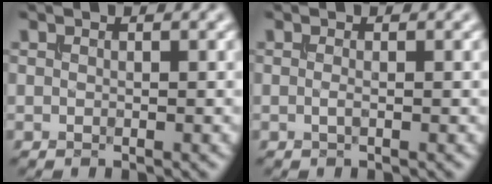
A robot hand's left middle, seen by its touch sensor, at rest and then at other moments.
{"total": 0.5, "force": [-0.2, 0.0, 0.5], "torque": [-0.017, -0.001, -0.005]}